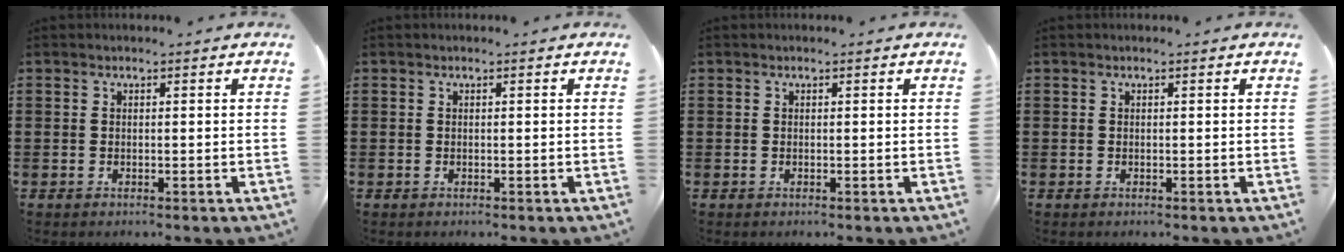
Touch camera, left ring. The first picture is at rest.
{"total": 0.0}
{"total": 0.0}
{"total": 0.0}